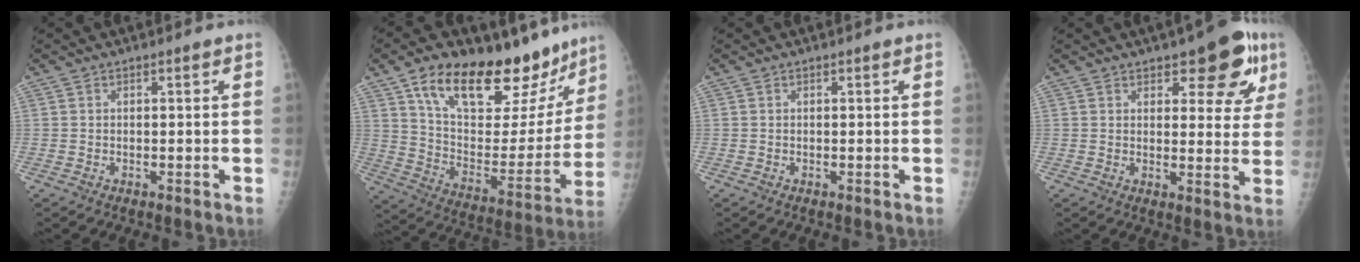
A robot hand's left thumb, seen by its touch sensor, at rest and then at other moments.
{"total": 28.2, "force": [18.6, 12.5, 17.2], "torque": [-0.215, -0.055, 0.299]}
{"total": 0.0}
{"total": 10.8, "force": [5.9, 4.7, 7.8], "torque": [-0.055, -0.022, 0.072]}